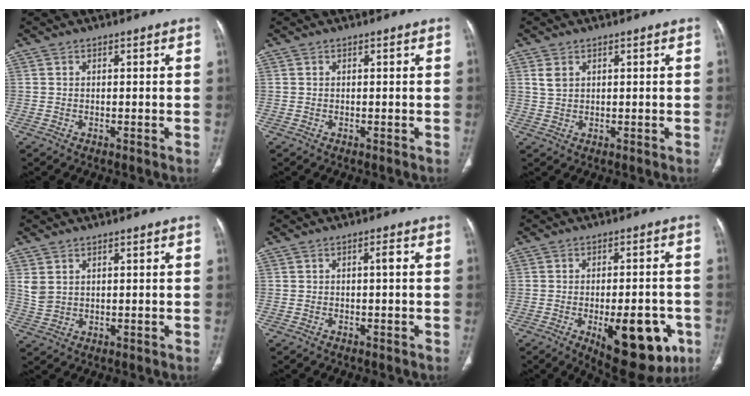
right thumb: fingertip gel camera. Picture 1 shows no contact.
{"total": 0.0}
{"total": 2.2, "force": [1.1, 1.5, 1.2], "torque": [-0.025, 0.002, 0.031]}
{"total": 3.2, "force": [1.5, 2.1, 1.9], "torque": [-0.034, -0.004, 0.042]}
{"total": 1.0, "force": [-0.1, 0.2, 1.0], "torque": [-0.013, 0.005, -0.006]}
{"total": 17.2, "force": [-6.3, 7.4, 14.2], "torque": [-0.140, 0.014, -0.068]}